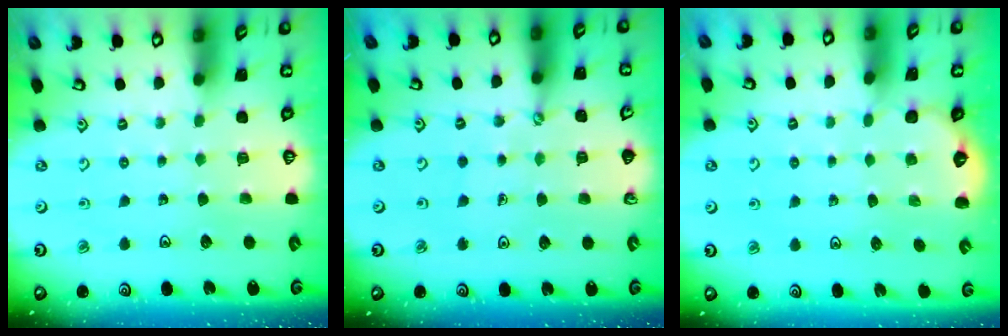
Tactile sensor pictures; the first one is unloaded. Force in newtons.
{"total": 0.7, "press": 0.7, "slide": 0.0}
{"total": 1.9, "press": 0.5, "slide": 1.9}